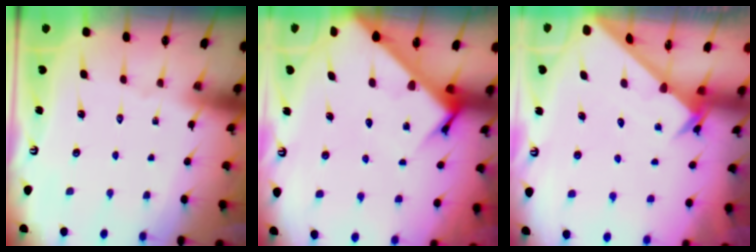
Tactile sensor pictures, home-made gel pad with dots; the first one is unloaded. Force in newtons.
{"total": 5.5, "press": 5.5, "slide": 0.5}
{"total": 2.2, "press": 2.2, "slide": 0.2}